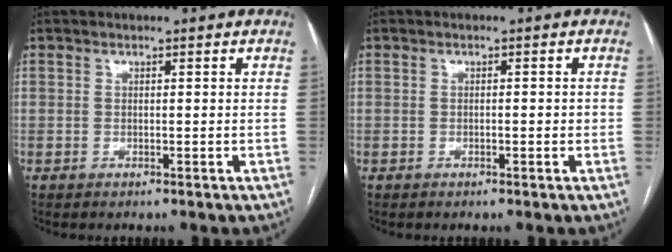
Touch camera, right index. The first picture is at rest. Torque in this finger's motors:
{"motor_torque": [0.05, 0.25, -0.02, 0.00]}